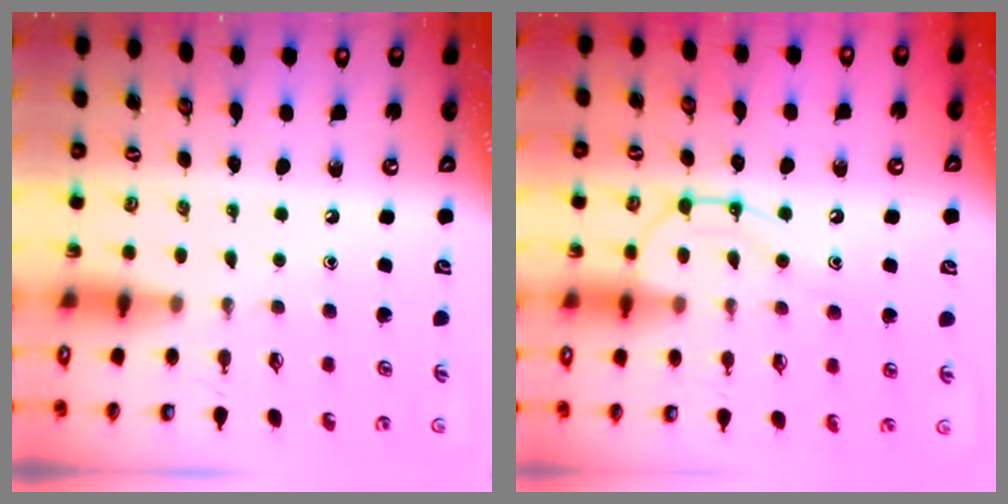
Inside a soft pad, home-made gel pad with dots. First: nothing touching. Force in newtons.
{"total": 11.8, "press": 11.8, "slide": 1.3}